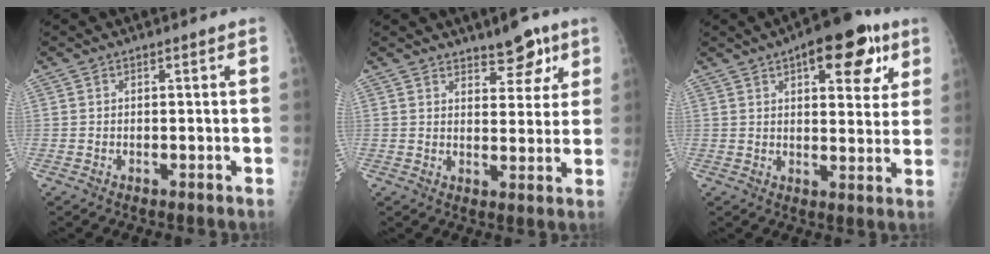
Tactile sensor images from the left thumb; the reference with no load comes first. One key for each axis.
{"total": 6.7, "fx": 4.6, "fy": 3.1, "fz": 3.8, "tx": -0.021, "ty": -0.026, "tz": 0.064}
{"total": 14.0, "fx": 6.8, "fy": 6.1, "fz": 10.6, "tx": -0.096, "ty": -0.013, "tz": 0.085}